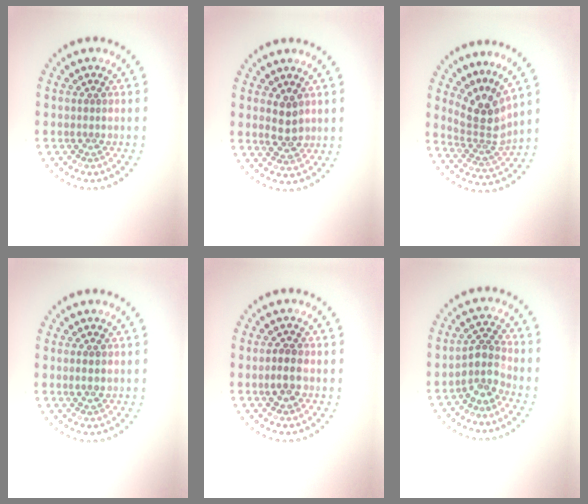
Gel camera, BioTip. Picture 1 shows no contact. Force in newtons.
{"total": 2.3, "press": 2.3, "slide": 0.5}
{"total": 3.8, "press": 2.6, "slide": 2.7}
{"total": 0.9, "press": 0.9, "slide": 0.2}
{"total": 2.4, "press": 2.4, "slide": 0.3}
{"total": 2.8, "press": 2.2, "slide": 1.8}